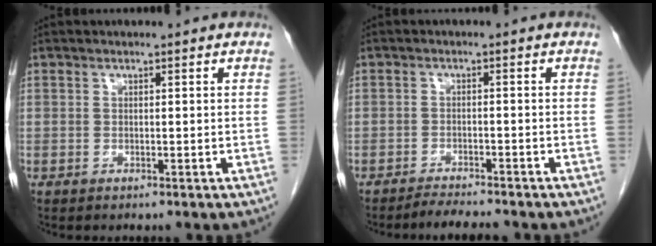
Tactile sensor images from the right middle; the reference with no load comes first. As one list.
[{"total": 3.3, "force": [-3.2, -0.2, 0.7], "torque": [-0.018, -0.015, -0.054]}]